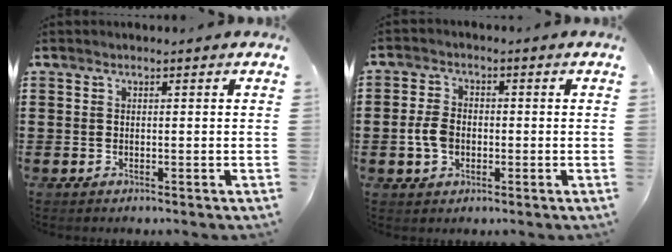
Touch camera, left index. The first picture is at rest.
{"total": 4.6, "force": [-0.7, 3.3, 3.2], "torque": [-0.085, -0.001, -0.019]}